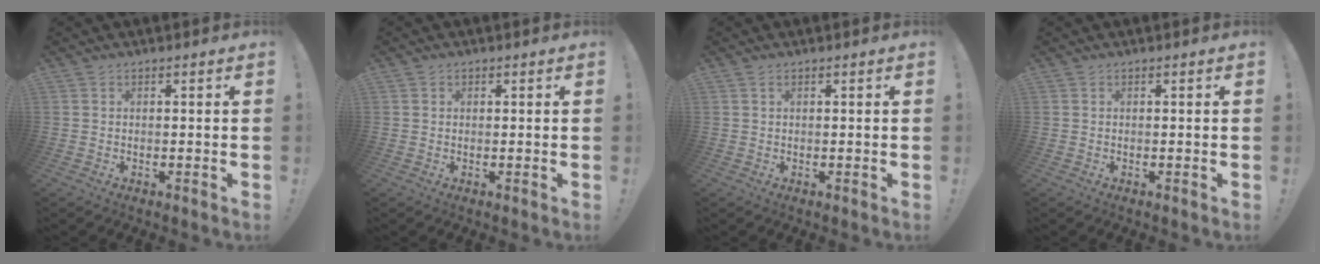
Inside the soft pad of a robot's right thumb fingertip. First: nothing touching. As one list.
[{"total": 0.8, "force": [0.3, 0.7, 0.1], "torque": [0.002, -0.001, 0.005]}, {"total": 0.6, "force": [0.3, 0.3, 0.4], "torque": [-0.013, 0.002, 0.006]}, {"total": 0.0}]